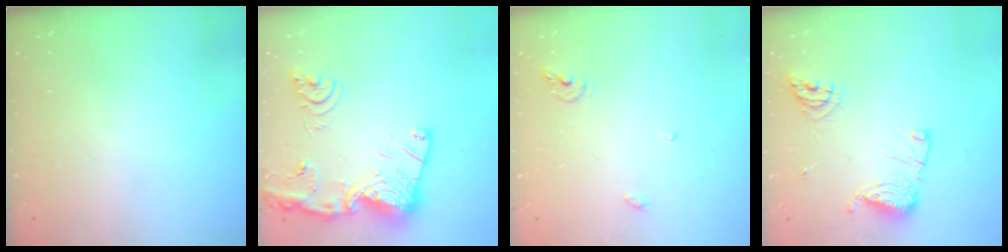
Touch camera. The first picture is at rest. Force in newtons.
{"total": 21.7, "press": 21.5, "slide": 2.2}
{"total": 4.9, "press": 4.9, "slide": 0.4}
{"total": 11.8, "press": 11.7, "slide": 1.4}